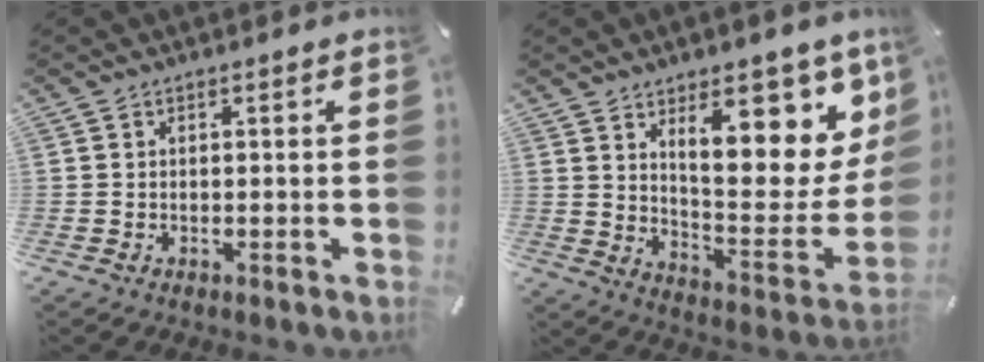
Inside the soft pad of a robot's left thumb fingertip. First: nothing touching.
{"total": 18.4, "force": [10.3, 7.9, 13.0], "torque": [-0.169, -0.070, 0.167]}